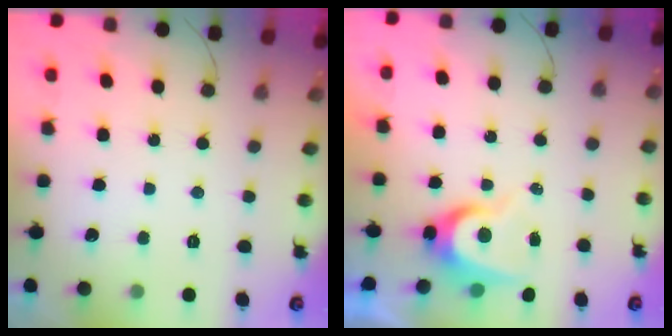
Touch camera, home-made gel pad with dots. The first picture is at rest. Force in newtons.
{"total": 7.4, "press": 7.4, "slide": 0.3}